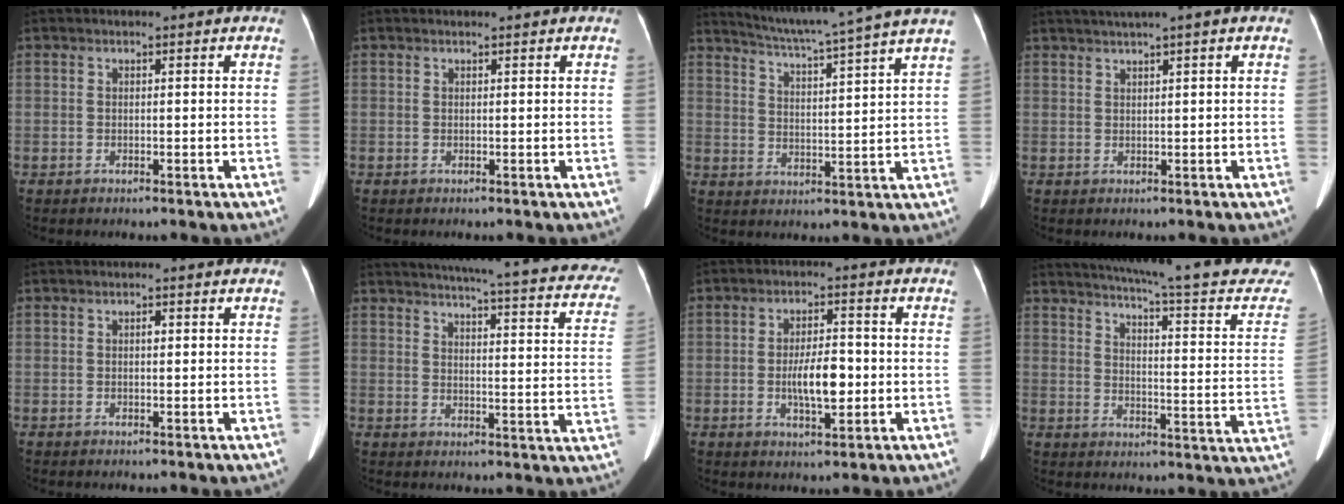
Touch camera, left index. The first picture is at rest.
{"total": 0.7, "force": [0.7, 0.1, 0.1], "torque": [-0.009, 0.014, 0.011]}
{"total": 16.0, "force": [13.9, -2.2, 7.6], "torque": [-0.131, -0.023, 0.187]}
{"total": 4.1, "force": [2.9, -0.9, 2.8], "torque": [-0.054, 0.019, 0.052]}
{"total": 0.7, "force": [0.1, 0.3, 0.6], "torque": [-0.012, 0.001, 0.001]}
{"total": 31.0, "force": [27.1, 3.7, 14.4], "torque": [-0.185, -0.066, 0.304]}
{"total": 6.3, "force": [-1.2, 2.1, 5.9], "torque": [-0.113, 0.001, -0.020]}
{"total": 26.0, "force": [22.8, 1.8, 12.3], "torque": [-0.177, -0.069, 0.267]}